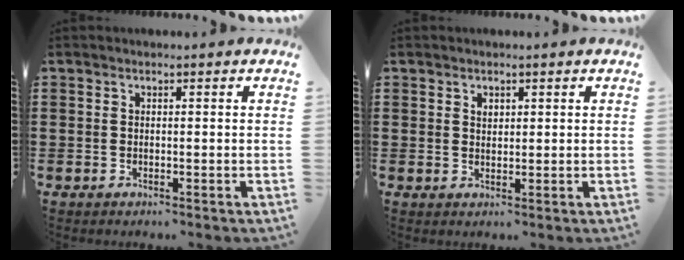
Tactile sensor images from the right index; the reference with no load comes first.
{"total": 1.0, "force": [0.6, 0.7, 0.4], "torque": [-0.010, 0.003, 0.012]}